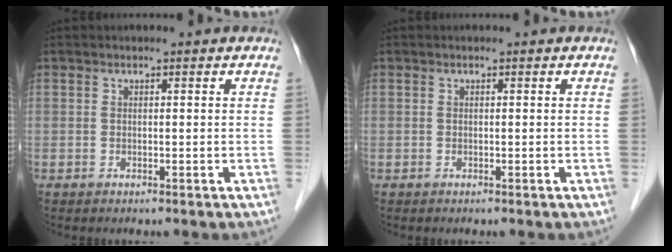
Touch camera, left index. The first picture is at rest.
{"total": 0.0}